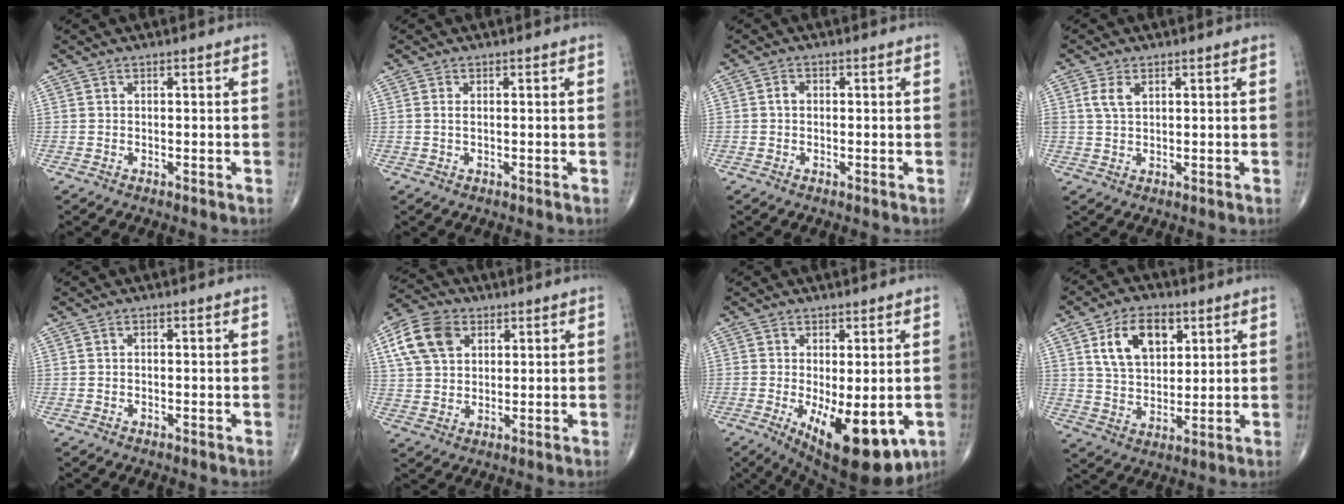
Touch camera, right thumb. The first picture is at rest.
{"total": 0.8, "force": [0.1, 0.3, 0.7], "torque": [-0.018, 0.001, 0.004]}
{"total": 1.4, "force": [0.0, 1.1, 0.9], "torque": [-0.011, 0.005, -0.002]}
{"total": 3.3, "force": [1.3, 1.8, 2.4], "torque": [-0.048, 0.002, 0.030]}
{"total": 0.0}
{"total": 10.7, "force": [4.1, 7.4, 6.4], "torque": [-0.109, 0.001, 0.074]}
{"total": 14.8, "force": [-4.8, 6.2, 12.6], "torque": [-0.168, -0.021, -0.052]}
{"total": 11.8, "force": [4.9, 7.4, 7.9], "torque": [-0.109, -0.015, 0.092]}